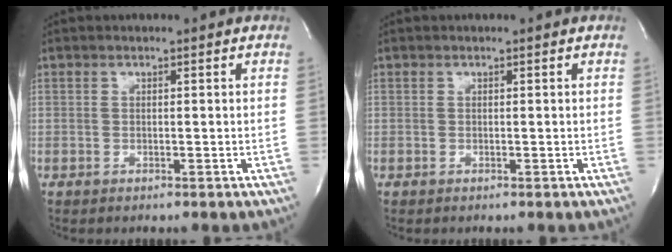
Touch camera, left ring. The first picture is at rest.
{"total": 0.0}